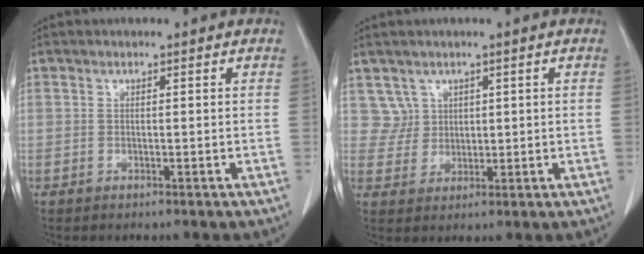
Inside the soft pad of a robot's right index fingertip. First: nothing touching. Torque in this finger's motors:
{"motor_torque": [-0.21, 0.31, -0.15, -0.04]}